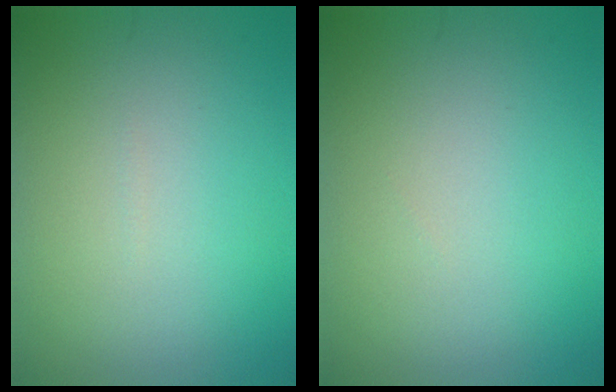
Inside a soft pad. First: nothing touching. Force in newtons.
{"total": 0.0}